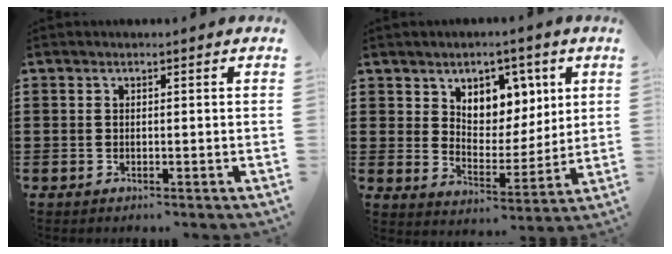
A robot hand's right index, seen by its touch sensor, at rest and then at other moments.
{"total": 6.8, "force": [4.3, 4.9, 1.8], "torque": [-0.052, -0.015, 0.075]}